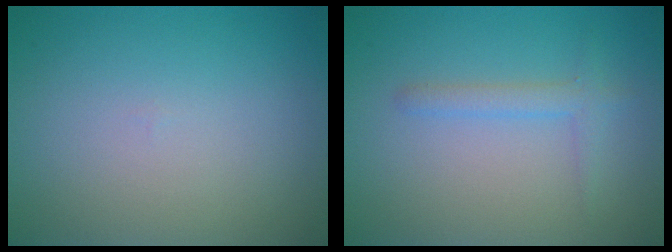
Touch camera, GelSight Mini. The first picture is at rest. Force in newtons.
{"total": 1.7, "press": 1.7, "slide": 0.1}